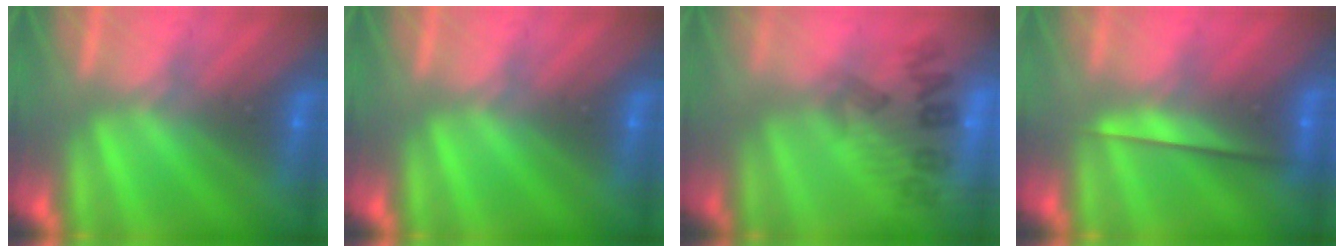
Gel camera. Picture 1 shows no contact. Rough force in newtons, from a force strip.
{"total": 0.0}
{"total": 8.4}
{"total": 2.2}